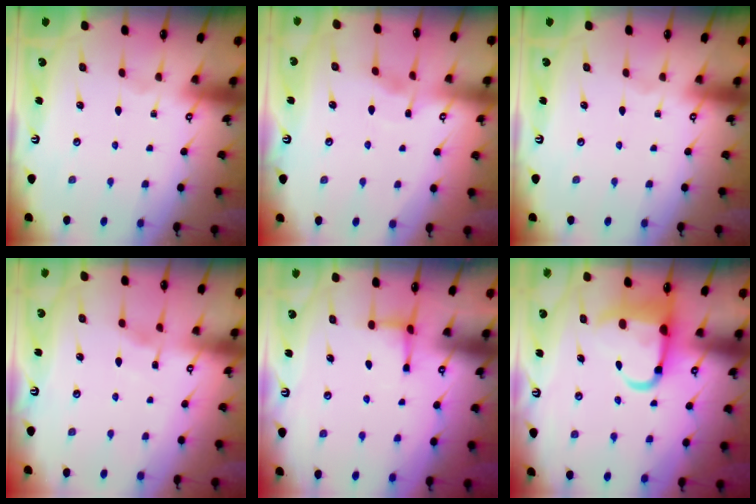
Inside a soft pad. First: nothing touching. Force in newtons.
{"total": 2.7, "press": 2.7, "slide": 0.3}
{"total": 0.0}
{"total": 3.5, "press": 3.5, "slide": 0.4}
{"total": 3.0, "press": 3.0, "slide": 0.4}
{"total": 8.5, "press": 8.2, "slide": 2.0}